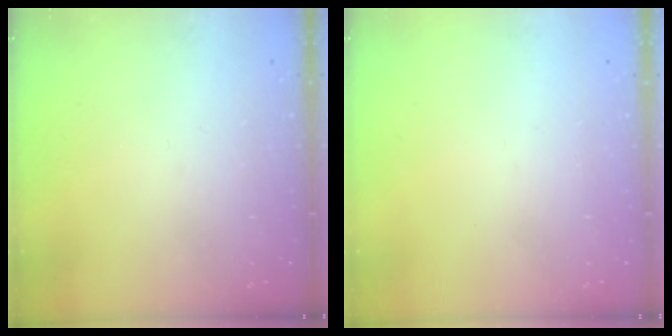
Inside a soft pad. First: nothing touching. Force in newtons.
{"total": 1.8, "press": 1.7, "slide": 0.1}